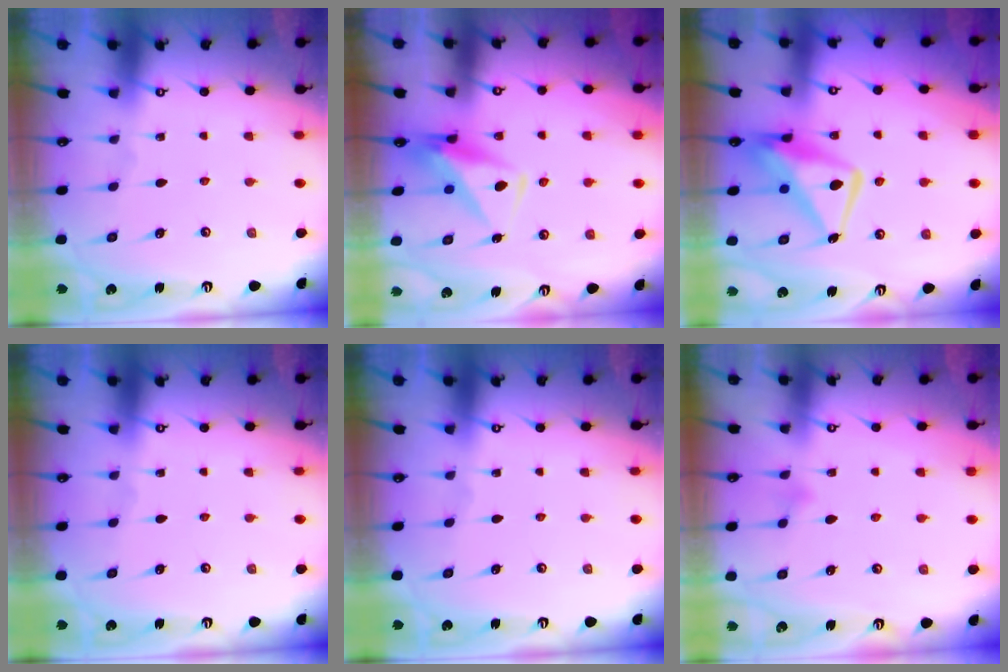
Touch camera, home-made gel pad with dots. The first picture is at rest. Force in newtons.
{"total": 7.8, "press": 7.6, "slide": 1.4}
{"total": 11.9, "press": 11.8, "slide": 1.3}
{"total": 0.0}
{"total": 0.0}
{"total": 5.1, "press": 5.1, "slide": 0.5}